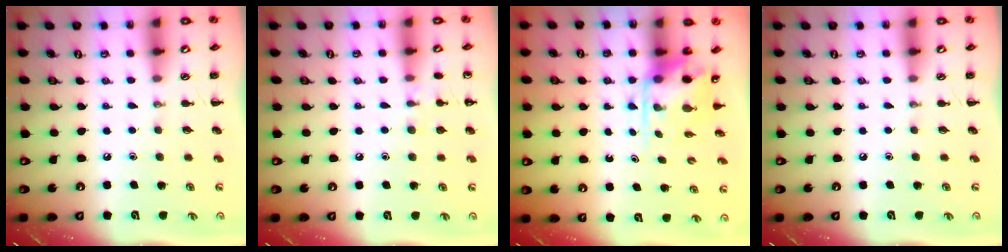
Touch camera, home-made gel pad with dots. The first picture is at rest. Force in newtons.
{"total": 5.7, "press": 5.4, "slide": 1.7}
{"total": 4.6, "press": 4.6, "slide": 0.5}
{"total": 0.0}